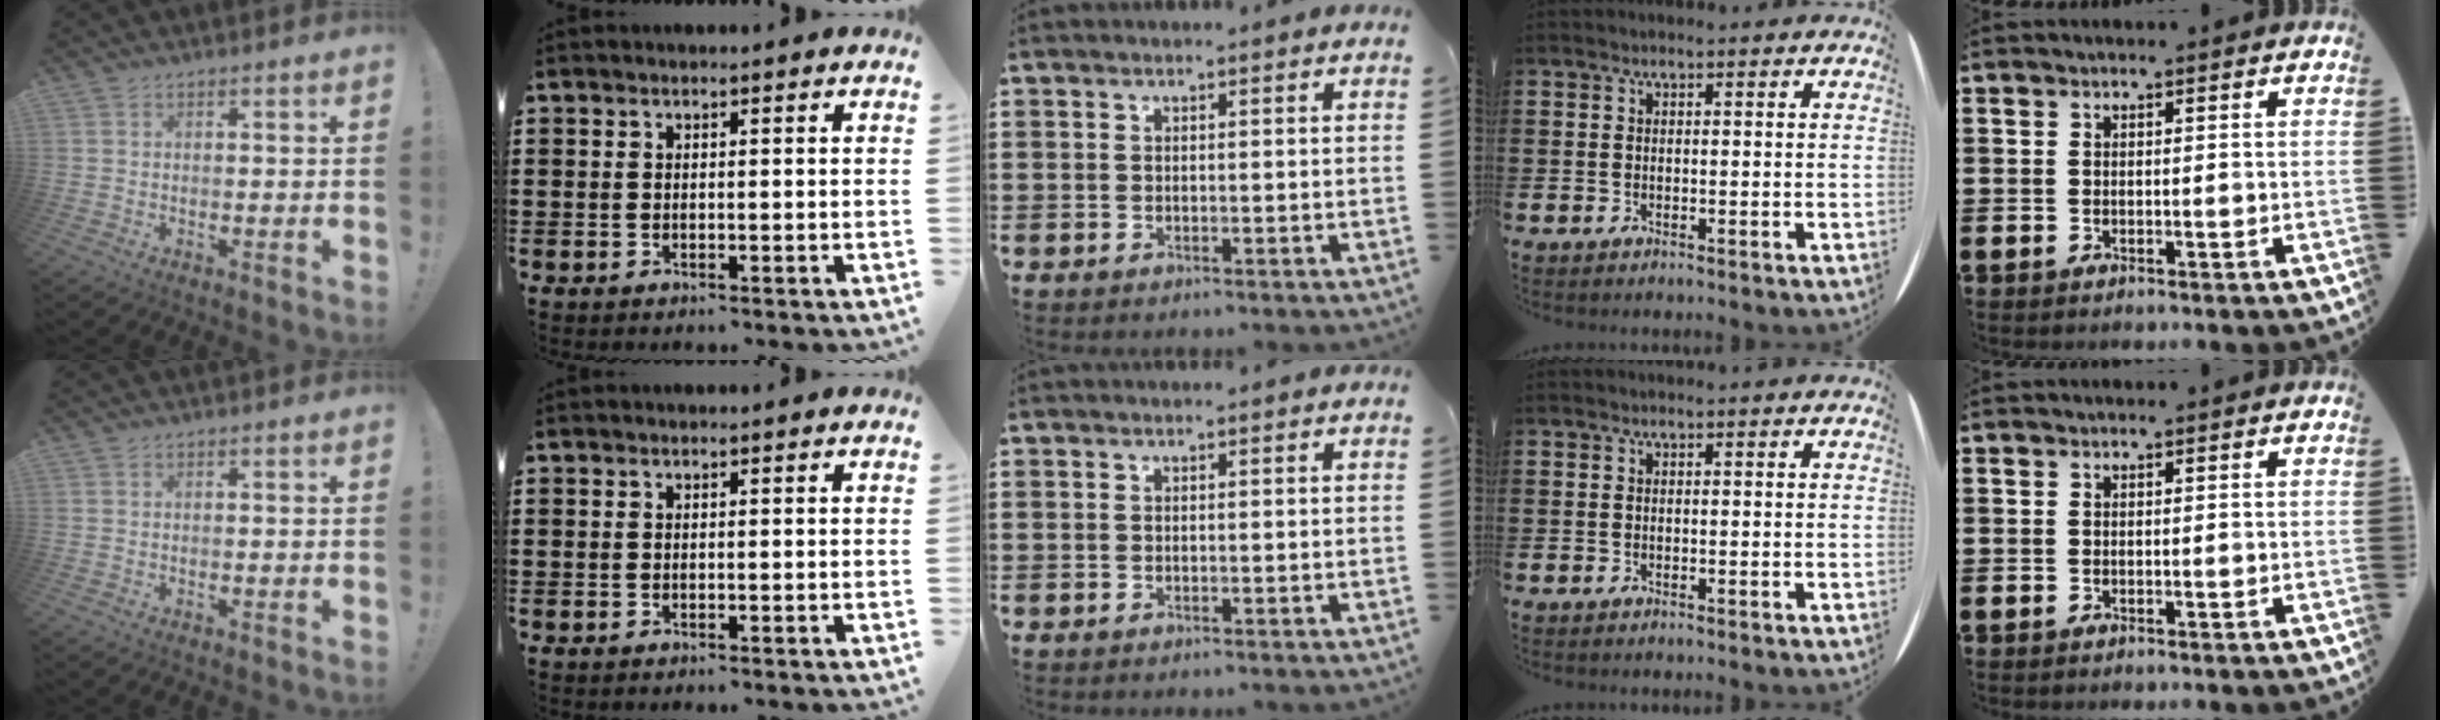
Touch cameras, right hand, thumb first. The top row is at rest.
{}